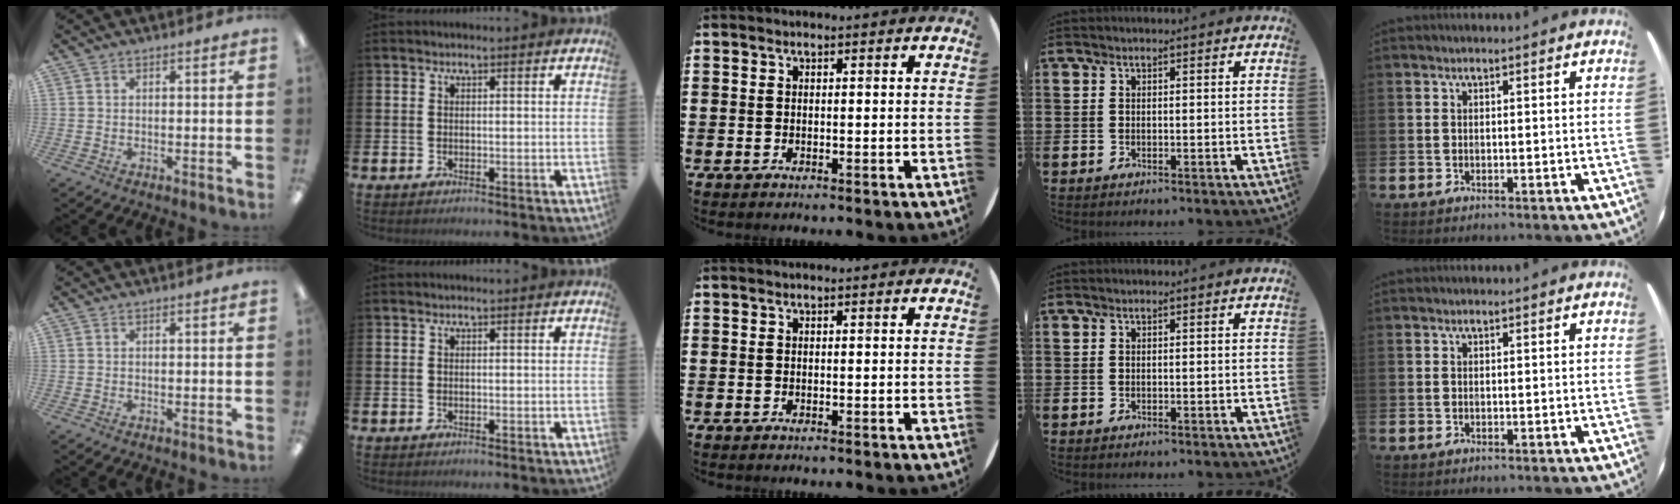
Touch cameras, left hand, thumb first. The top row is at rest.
{}